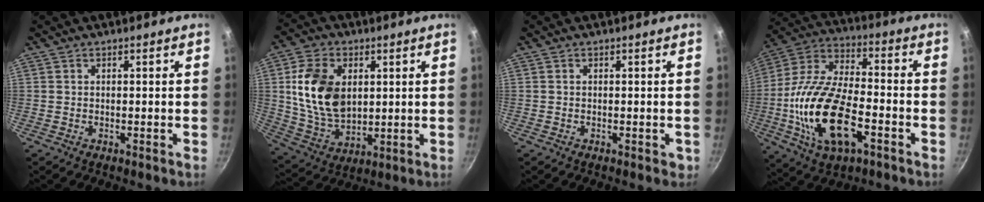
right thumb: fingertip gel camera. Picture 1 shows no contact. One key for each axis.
{"total": 15.5, "fx": 2.8, "fy": 10.5, "fz": 11.1, "tx": -0.187, "ty": -0.014, "tz": 0.063}
{"total": 1.1, "fx": -0.1, "fy": 0.8, "fz": 0.7, "tx": -0.003, "ty": 0.001, "tz": 0.000}
{"total": 21.8, "fx": -6.0, "fy": 10.7, "fz": 18.1, "tx": -0.345, "ty": 0.027, "tz": -0.117}